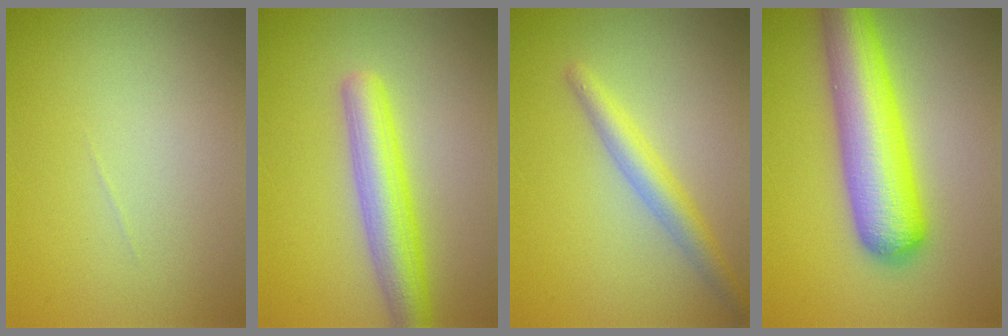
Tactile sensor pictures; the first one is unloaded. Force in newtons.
{"total": 4.9, "press": 4.9, "slide": 0.3}
{"total": 2.9, "press": 2.9, "slide": 0.1}
{"total": 8.7, "press": 8.7, "slide": 0.3}